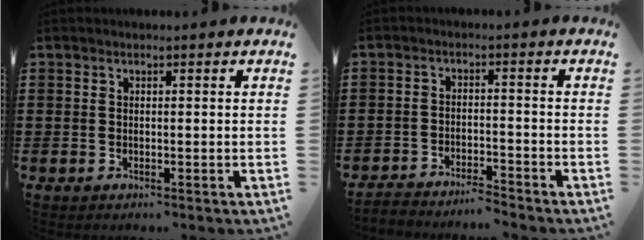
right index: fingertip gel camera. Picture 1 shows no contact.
{"total": 3.4, "force": [-3.3, -0.1, -0.1], "torque": [-0.007, -0.003, -0.072]}